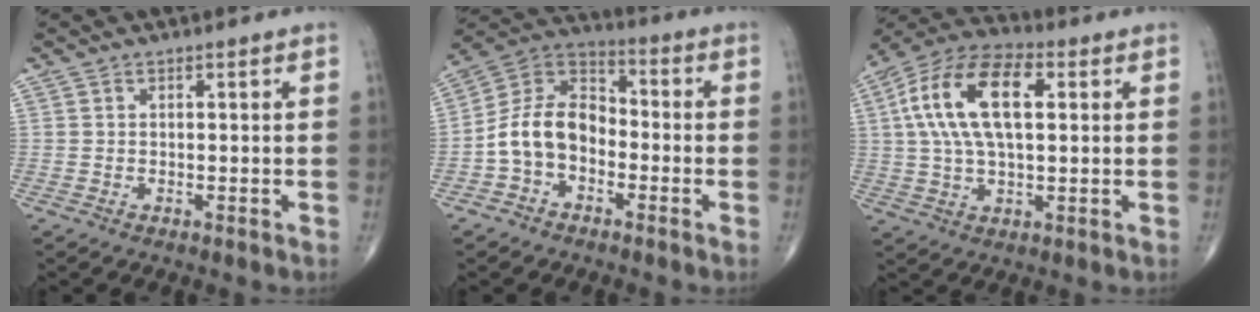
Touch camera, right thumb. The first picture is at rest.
{"total": 11.8, "force": [-3.2, 8.4, 7.6], "torque": [-0.124, 0.048, -0.073]}
{"total": 16.7, "force": [3.5, 8.2, 14.1], "torque": [-0.275, 0.025, 0.058]}